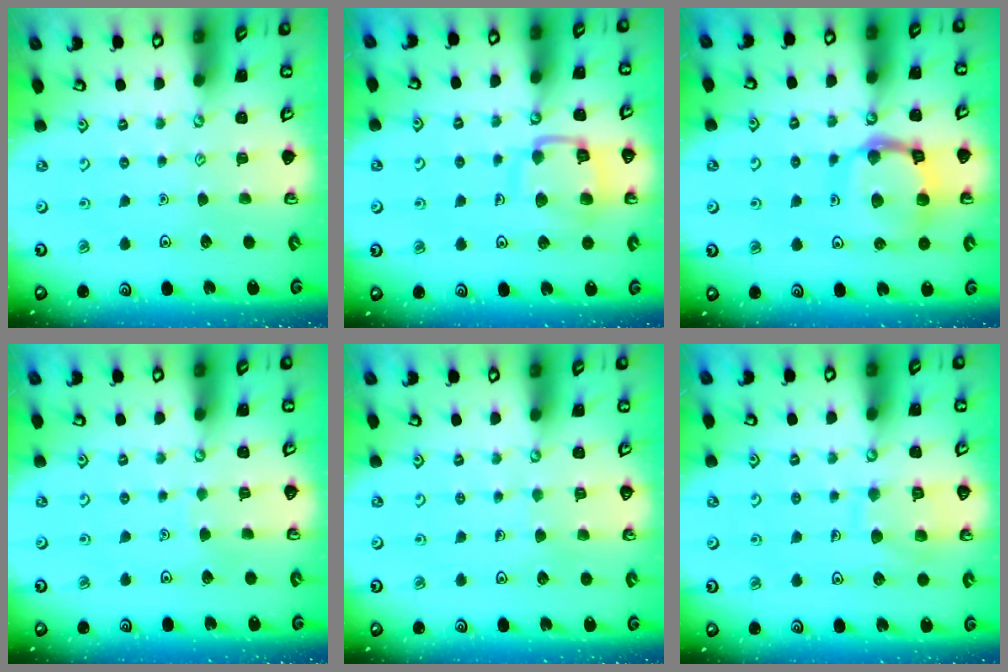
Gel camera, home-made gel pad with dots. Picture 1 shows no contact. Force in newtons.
{"total": 12.0, "press": 12.0, "slide": 1.2}
{"total": 14.1, "press": 14.1, "slide": 1.5}
{"total": 2.5, "press": 2.5, "slide": 0.2}
{"total": 4.4, "press": 4.4, "slide": 0.3}
{"total": 10.1, "press": 10.1, "slide": 0.9}